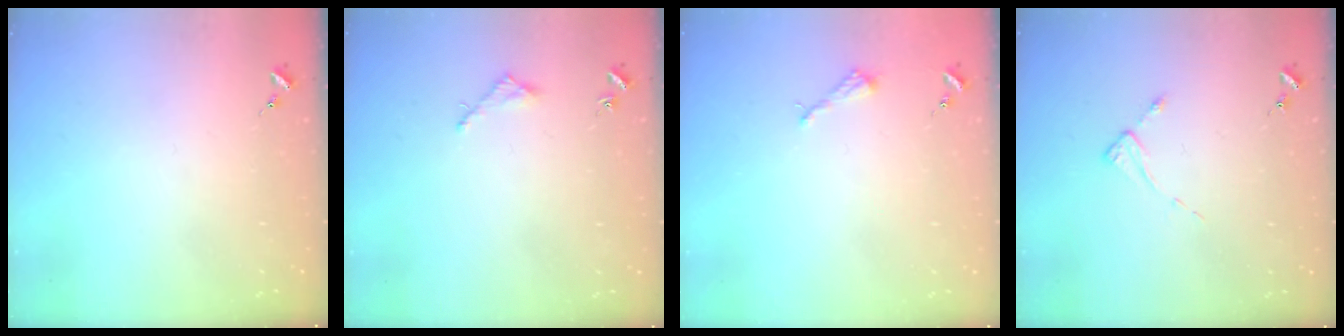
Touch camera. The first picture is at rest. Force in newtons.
{"total": 2.0, "press": 2.0, "slide": 0.1}
{"total": 3.1, "press": 3.1, "slide": 0.3}
{"total": 2.5, "press": 2.5, "slide": 0.3}